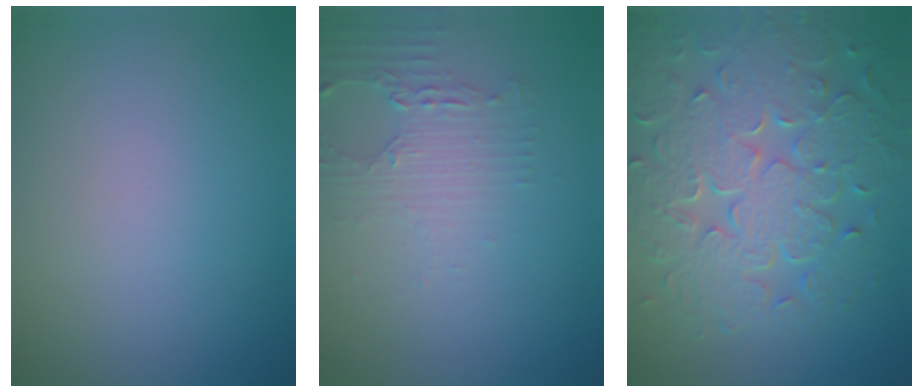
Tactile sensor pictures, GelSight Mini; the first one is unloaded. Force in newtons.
{"total": 2.2, "press": 2.1, "slide": 0.6}
{"total": 8.9, "press": 6.5, "slide": 6.1}